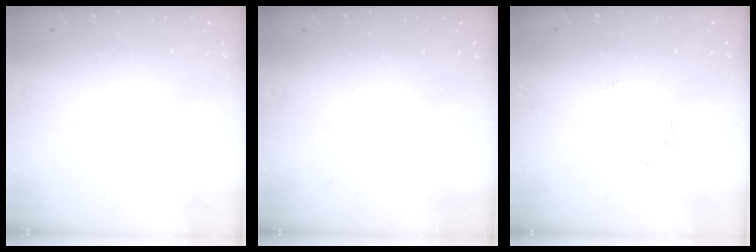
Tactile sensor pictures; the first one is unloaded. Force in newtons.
{"total": 0.0}
{"total": 2.8, "press": 2.7, "slide": 0.4}